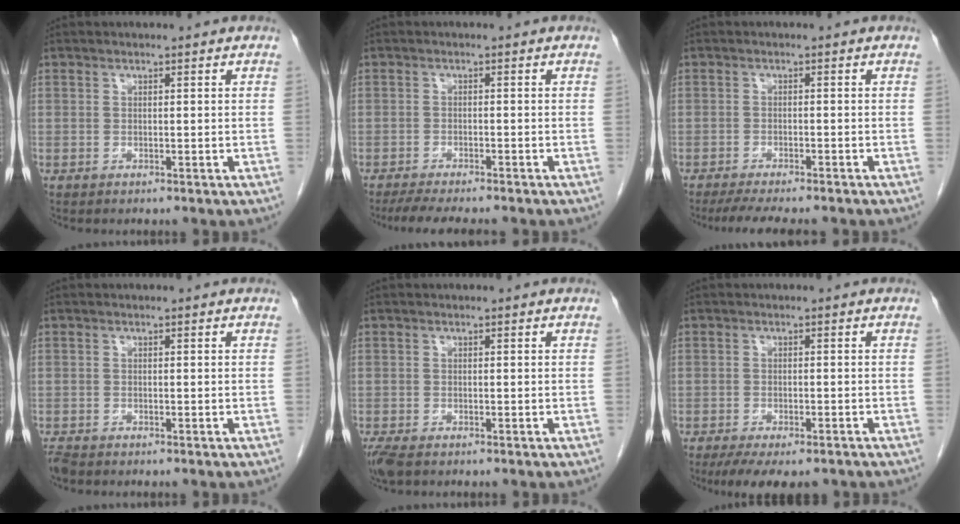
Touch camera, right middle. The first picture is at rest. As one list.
[{"total": 7.6, "force": [-6.5, 0.9, 3.8], "torque": [-0.058, -0.016, -0.099]}, {"total": 8.7, "force": [-7.4, 1.3, 4.3], "torque": [-0.064, -0.012, -0.108]}, {"total": 1.9, "force": [-1.7, 0.5, 0.7], "torque": [-0.020, -0.007, -0.030]}, {"total": 4.0, "force": [-2.9, 1.6, 2.3], "torque": [-0.050, -0.013, -0.049]}, {"total": 8.9, "force": [-6.9, 2.8, 4.9], "torque": [-0.069, -0.011, -0.100]}]